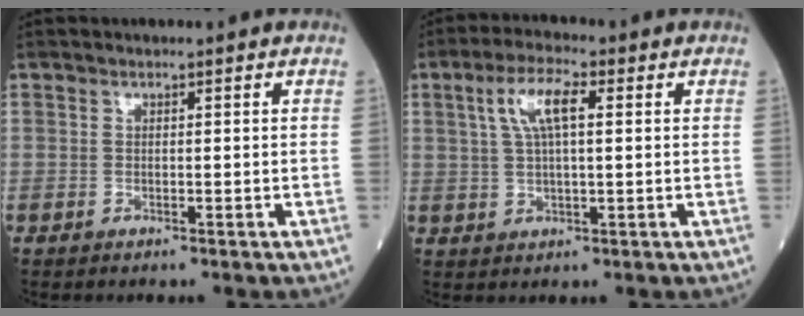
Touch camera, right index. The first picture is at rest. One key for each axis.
{"total": 6.5, "fx": 2.0, "fy": 1.6, "fz": 6.0, "tx": -0.123, "ty": 0.016, "tz": 0.038}